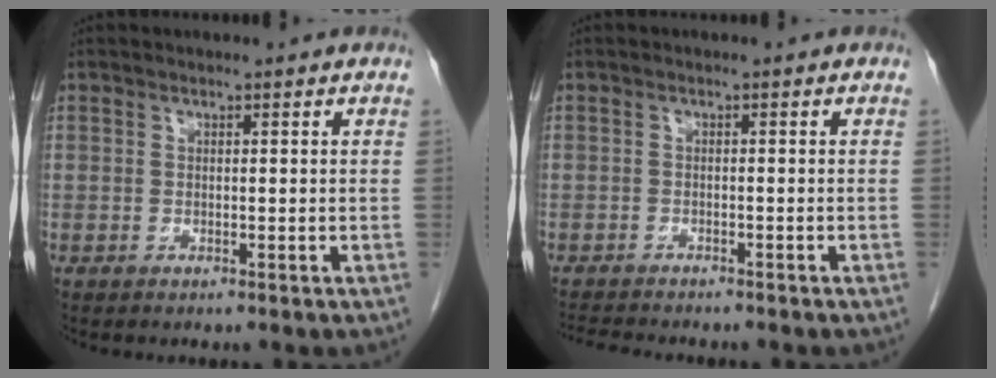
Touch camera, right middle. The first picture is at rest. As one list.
[{"total": 5.7, "force": [-5.2, 0.9, 2.2], "torque": [-0.032, -0.009, -0.078]}]